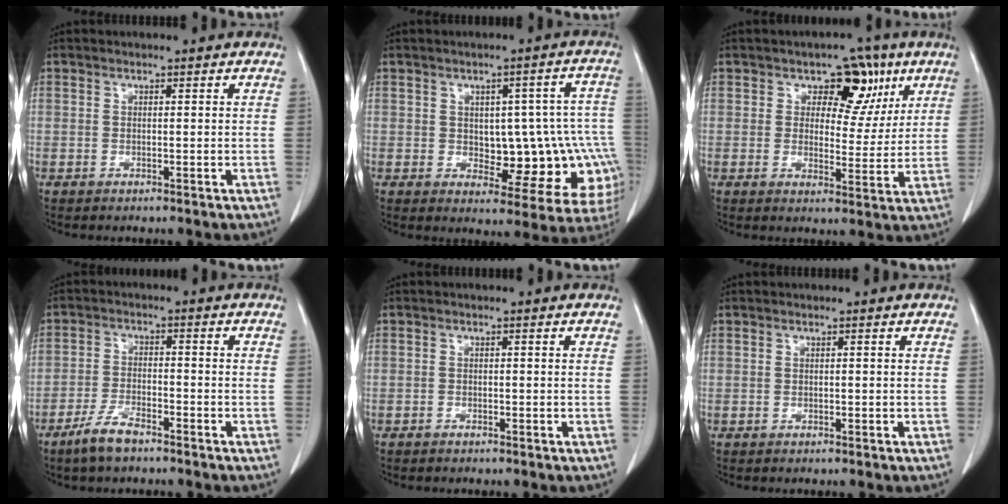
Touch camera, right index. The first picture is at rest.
{"total": 14.4, "force": [-1.8, 6.8, 12.6], "torque": [-0.113, 0.031, -0.004]}
{"total": 8.3, "force": [3.9, 5.3, 5.0], "torque": [-0.045, 0.008, 0.051]}
{"total": 5.4, "force": [-4.1, 1.2, 3.2], "torque": [-0.070, -0.004, -0.081]}
{"total": 0.6, "force": [-0.5, 0.2, 0.1], "torque": [-0.001, 0.000, -0.013]}
{"total": 0.0}